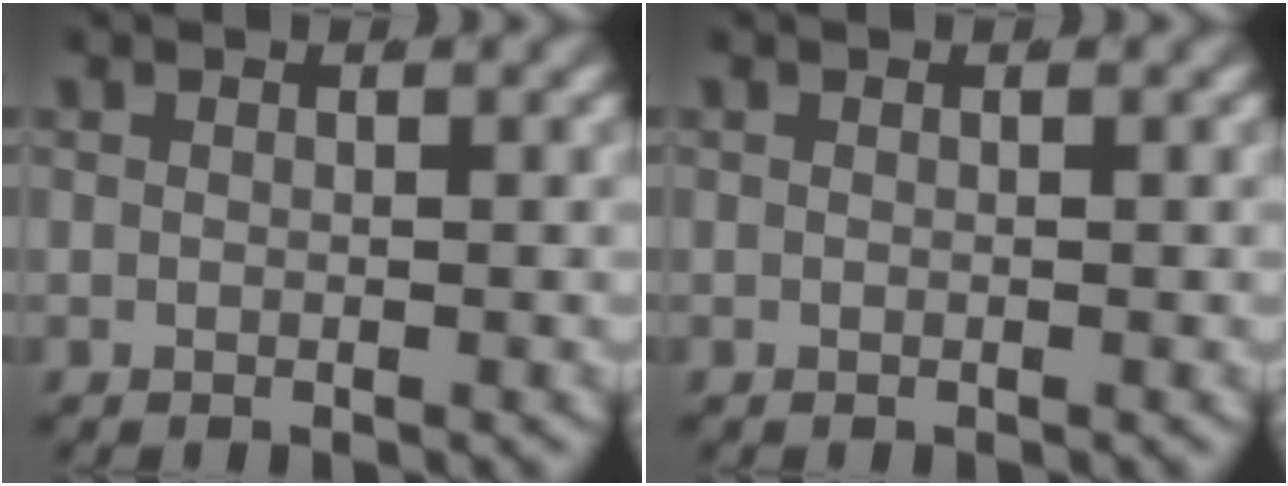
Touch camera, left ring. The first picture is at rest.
{"total": 0.0}